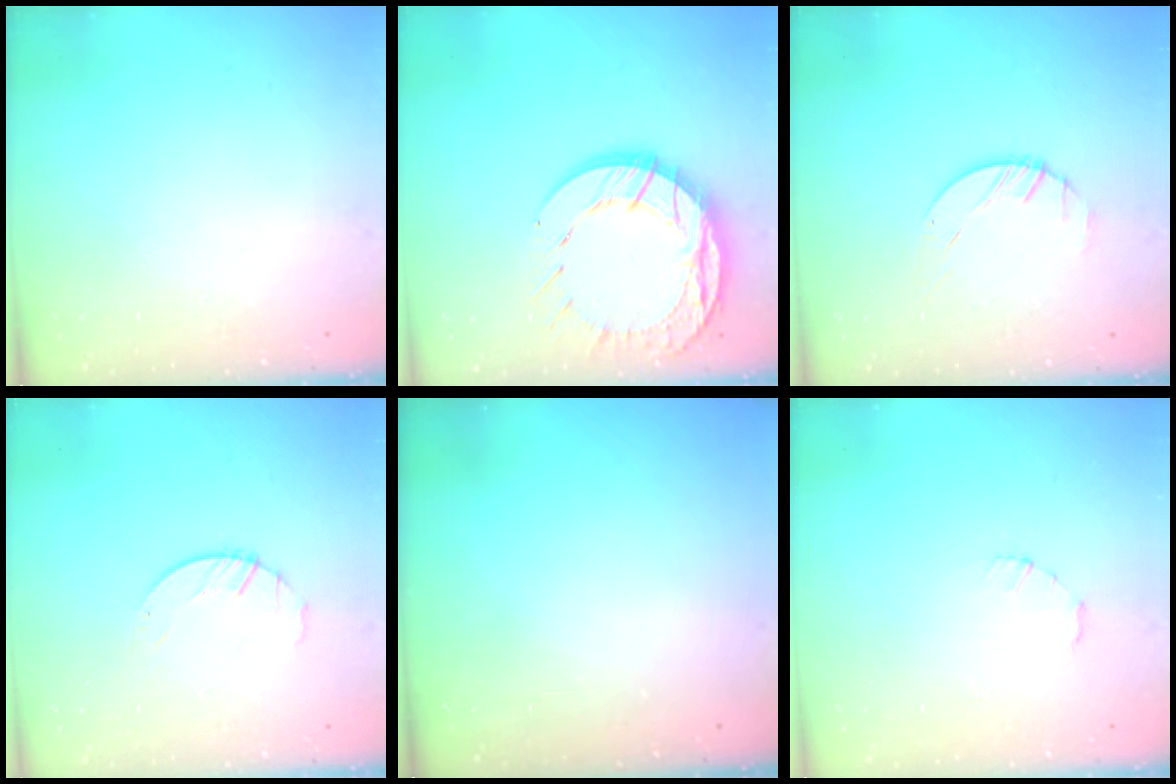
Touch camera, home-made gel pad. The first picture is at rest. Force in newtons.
{"total": 16.4, "press": 16.4, "slide": 1.3}
{"total": 1.4, "press": 1.4, "slide": 0.2}
{"total": 2.1, "press": 2.1, "slide": 0.3}
{"total": 0.0}
{"total": 1.4, "press": 1.3, "slide": 0.3}